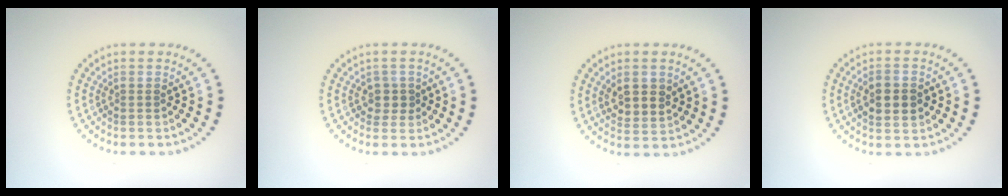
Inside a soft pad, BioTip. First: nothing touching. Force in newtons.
{"total": 1.6, "press": 1.3, "slide": 1.0}
{"total": 2.7, "press": 2.6, "slide": 1.0}
{"total": 3.1, "press": 3.1, "slide": 0.1}